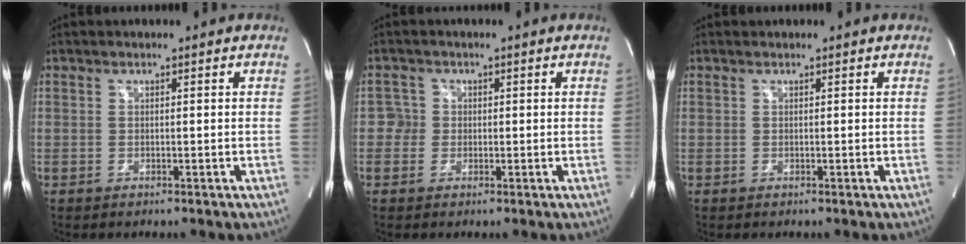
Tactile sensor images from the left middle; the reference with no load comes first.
{"total": 1.9, "force": [-0.1, 1.9, 0.1], "torque": [0.008, 0.007, -0.006]}
{"total": 0.0}